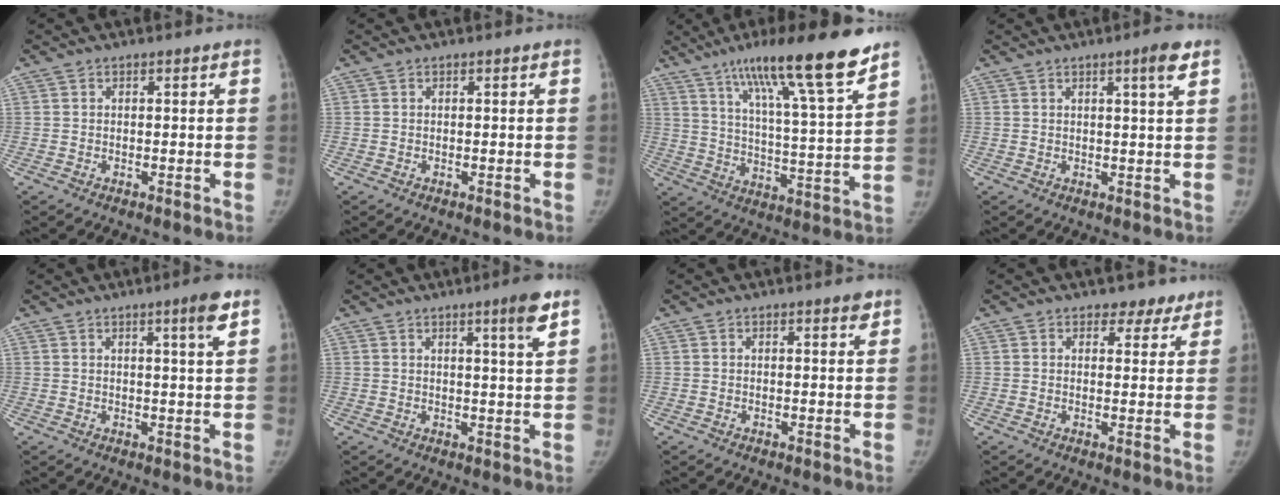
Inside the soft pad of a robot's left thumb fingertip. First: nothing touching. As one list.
[{"total": 0.0}, {"total": 20.3, "force": [14.0, 1.8, 14.5], "torque": [-0.212, -0.056, 0.227]}, {"total": 3.6, "force": [2.0, 0.1, 3.0], "torque": [-0.045, -0.012, 0.029]}, {"total": 4.3, "force": [2.4, 0.0, 3.6], "torque": [-0.050, -0.015, 0.034]}, {"total": 5.4, "force": [3.1, -0.1, 4.4], "torque": [-0.060, -0.021, 0.044]}, {"total": 1.5, "force": [1.0, 0.4, 1.0], "torque": [-0.010, -0.005, 0.011]}, {"total": 3.8, "force": [2.9, 2.3, 0.9], "torque": [0.017, -0.017, 0.037]}]